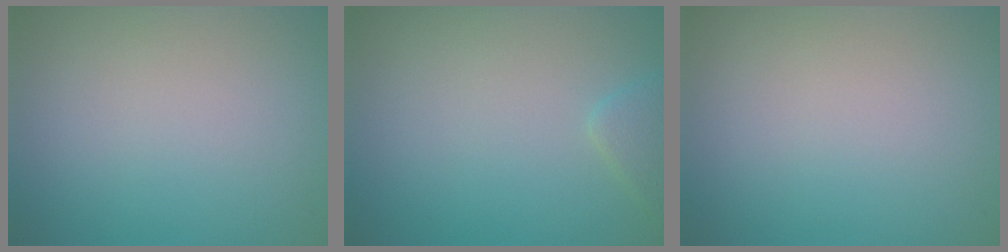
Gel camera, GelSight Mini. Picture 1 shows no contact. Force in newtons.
{"total": 1.4, "press": 1.4, "slide": 0.1}
{"total": 0.0}